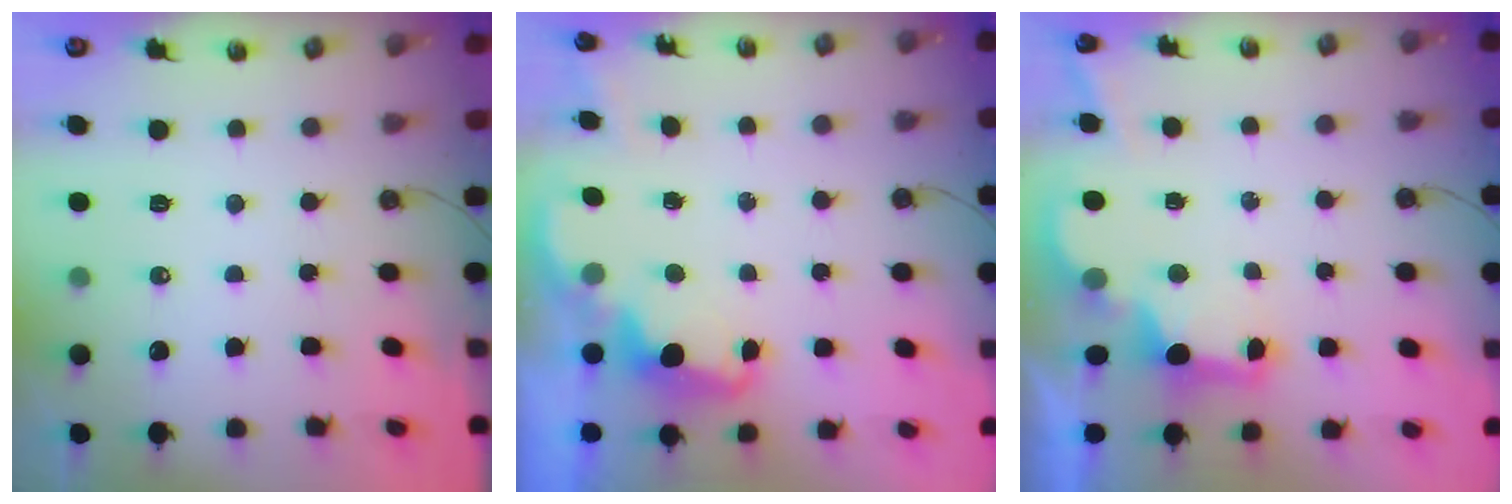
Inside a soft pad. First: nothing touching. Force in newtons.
{"total": 2.5, "press": 2.4, "slide": 0.5}
{"total": 2.7, "press": 2.6, "slide": 0.9}